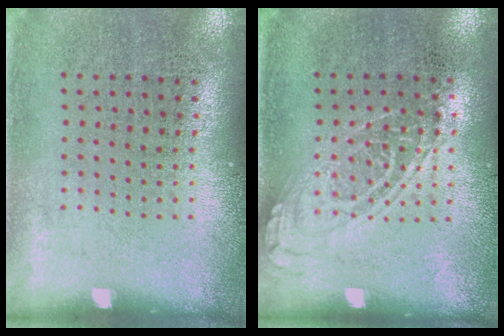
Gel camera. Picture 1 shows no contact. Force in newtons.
{"total": 1.3, "press": 1.2, "slide": 0.6}